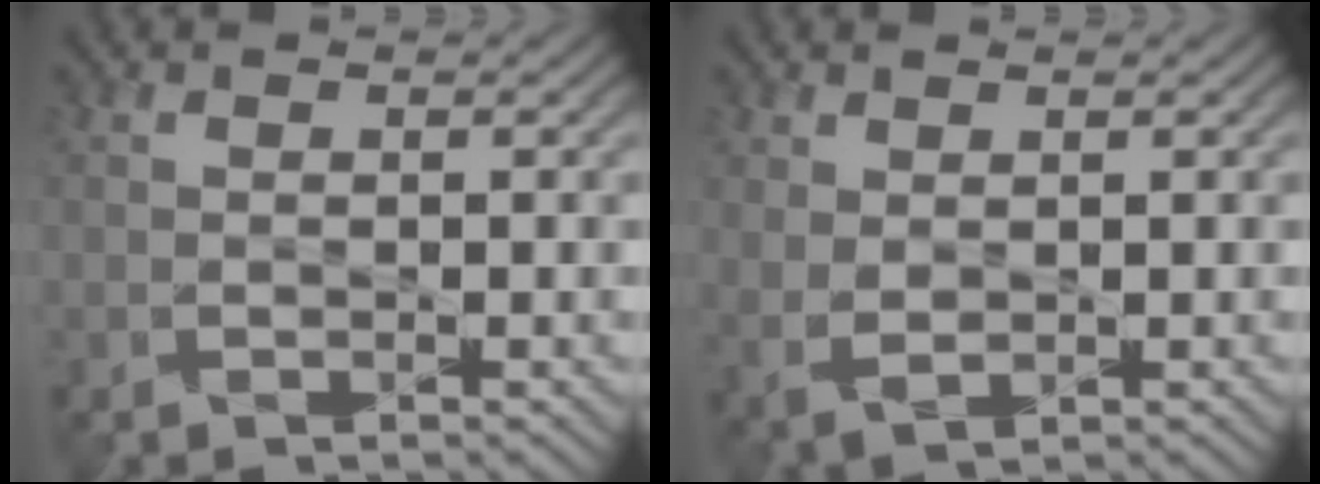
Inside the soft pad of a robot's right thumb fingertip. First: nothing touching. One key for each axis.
{"total": 2.1, "fx": 0.9, "fy": 1.1, "fz": 1.6, "tx": -0.043, "ty": -0.005, "tz": 0.023}